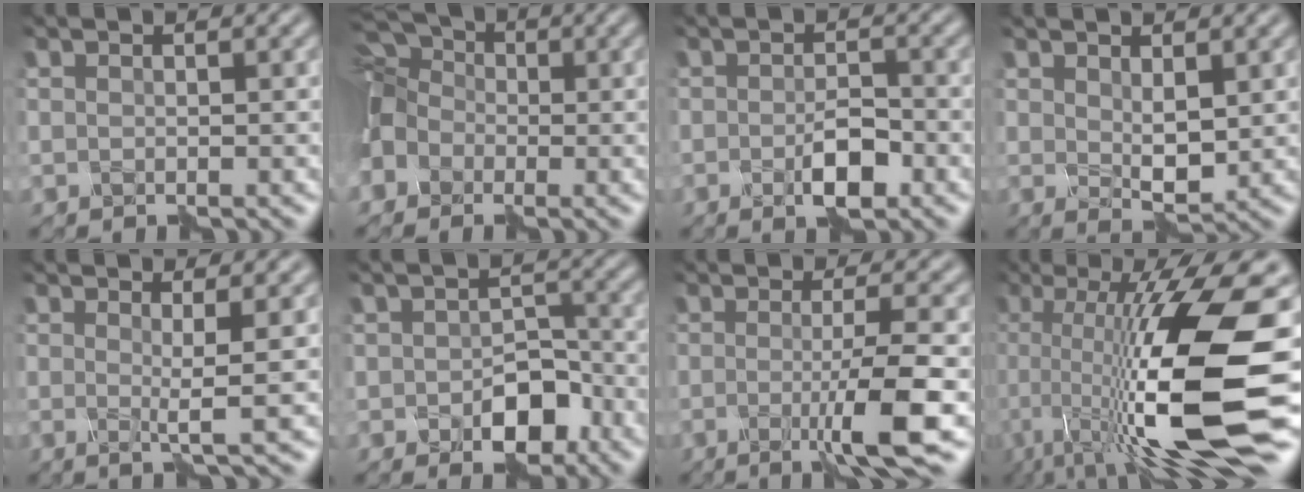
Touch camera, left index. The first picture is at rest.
{"total": 10.1, "force": [-3.2, 8.2, 5.0], "torque": [-0.130, 0.012, -0.080]}
{"total": 2.8, "force": [-1.5, 1.2, 2.1], "torque": [-0.036, -0.002, -0.026]}
{"total": 2.4, "force": [0.8, 1.0, 2.0], "torque": [-0.038, -0.006, 0.016]}
{"total": 2.0, "force": [0.1, 0.0, 2.0], "torque": [-0.032, -0.005, -0.006]}
{"total": 4.4, "force": [-2.0, 2.8, 2.7], "torque": [-0.039, -0.007, -0.032]}
{"total": 5.3, "force": [-1.3, 0.5, 5.1], "torque": [-0.073, -0.007, -0.027]}
{"total": 15.9, "force": [-2.1, 4.1, 15.2], "torque": [-0.239, 0.010, -0.041]}